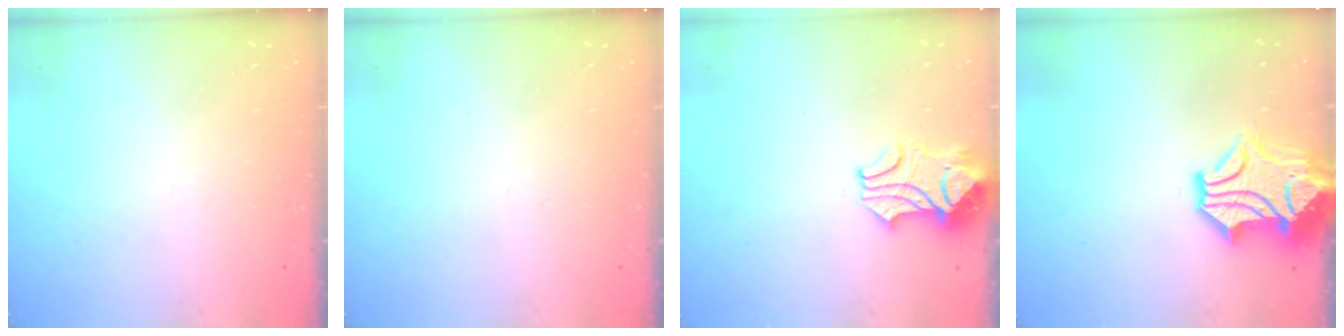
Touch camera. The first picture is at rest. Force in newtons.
{"total": 0.0}
{"total": 2.4, "press": 2.2, "slide": 0.9}
{"total": 2.8, "press": 2.4, "slide": 1.3}